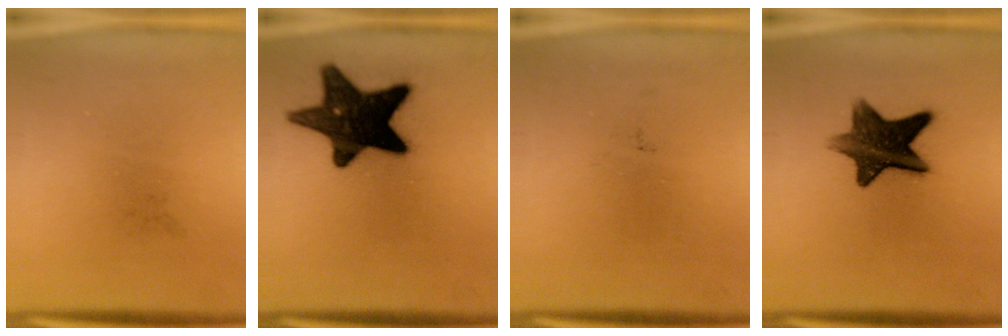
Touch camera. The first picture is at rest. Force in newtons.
{"total": 17.0}
{"total": 0.0}
{"total": 11.6}